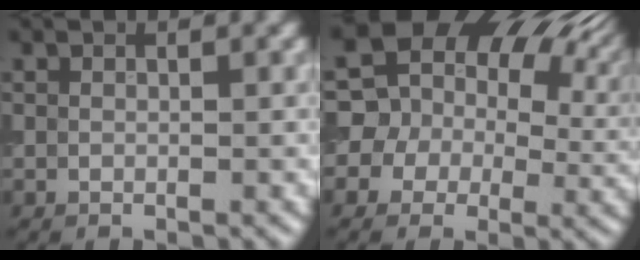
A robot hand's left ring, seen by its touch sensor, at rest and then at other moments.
{"total": 13.5, "force": [4.9, 10.3, 7.1], "torque": [-0.141, 0.021, 0.081]}